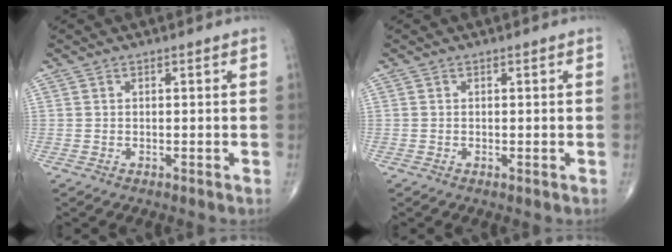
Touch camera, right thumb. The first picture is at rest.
{"total": 0.0}